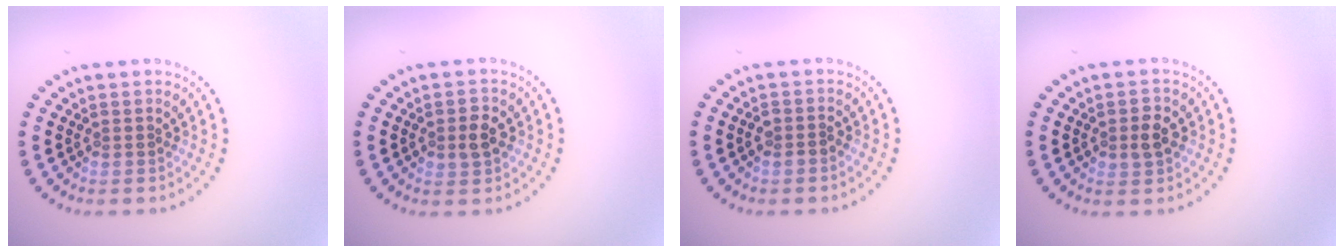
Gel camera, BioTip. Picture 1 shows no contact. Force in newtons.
{"total": 2.0, "press": 2.0, "slide": 0.2}
{"total": 1.2, "press": 1.1, "slide": 0.5}
{"total": 2.0, "press": 2.0, "slide": 0.2}